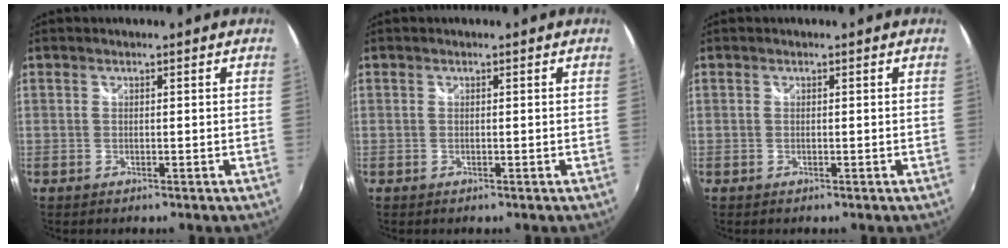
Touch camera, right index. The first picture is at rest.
{"total": 0.0}
{"total": 0.0}